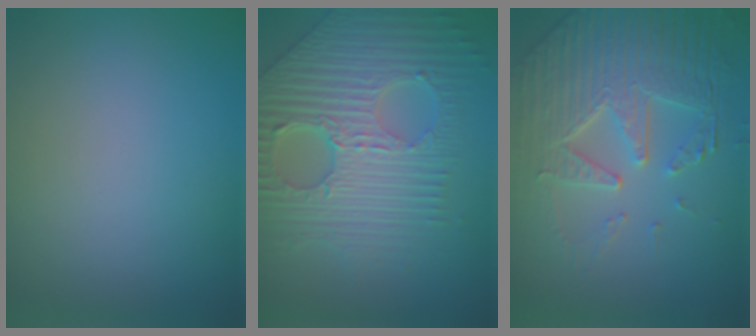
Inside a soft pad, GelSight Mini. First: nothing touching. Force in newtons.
{"total": 9.6, "press": 6.5, "slide": 7.1}
{"total": 8.0, "press": 5.6, "slide": 5.7}